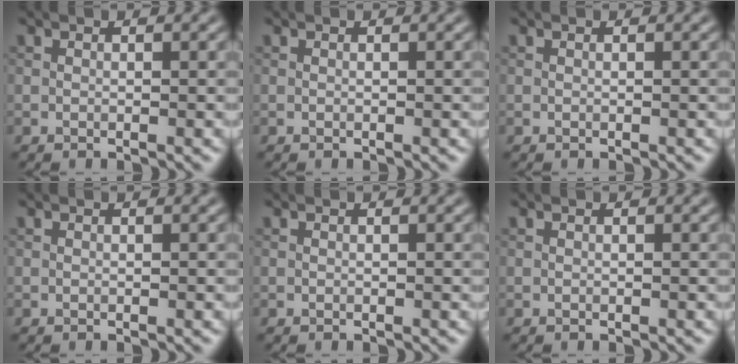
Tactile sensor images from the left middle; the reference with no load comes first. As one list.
[{"total": 0.0}, {"total": 0.0}, {"total": 0.0}, {"total": 0.0}, {"total": 0.0}]